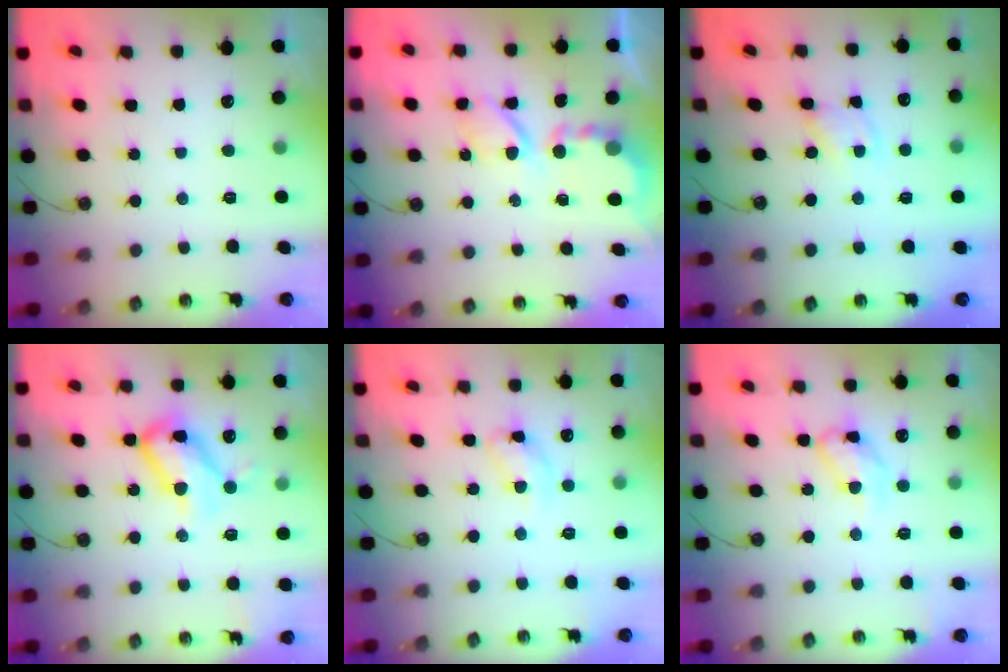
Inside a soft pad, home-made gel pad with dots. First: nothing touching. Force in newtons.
{"total": 5.5, "press": 5.5, "slide": 0.6}
{"total": 1.8, "press": 1.8, "slide": 0.2}
{"total": 14.1, "press": 14.0, "slide": 1.3}
{"total": 10.4, "press": 10.3, "slide": 0.8}
{"total": 12.7, "press": 12.7, "slide": 1.1}